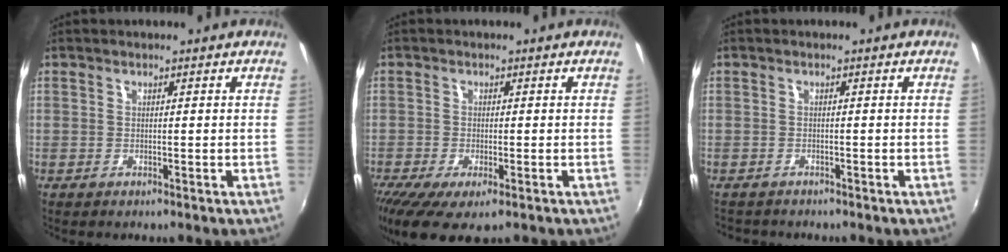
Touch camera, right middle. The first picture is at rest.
{"total": 8.2, "force": [-4.8, 2.5, 6.1], "torque": [-0.136, -0.041, -0.081]}
{"total": 2.4, "force": [-2.2, 0.8, 0.4], "torque": [-0.014, -0.012, -0.037]}